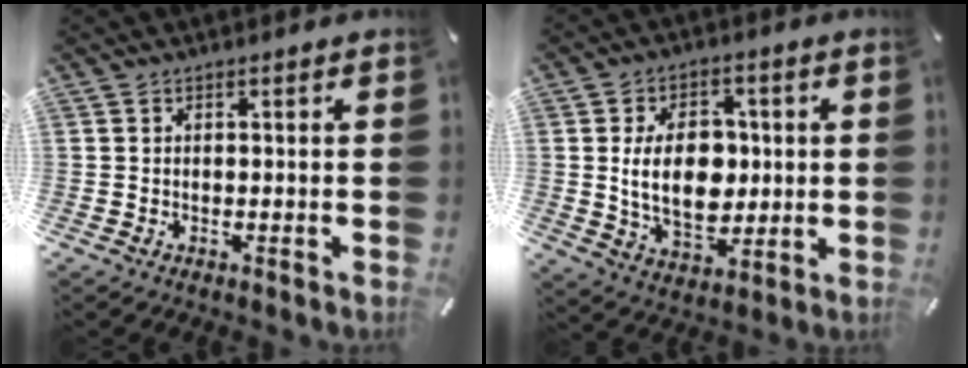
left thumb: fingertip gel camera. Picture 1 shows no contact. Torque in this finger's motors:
{"motor_torque": [0.05, 0.92, 0.36, -0.12, 0.18]}